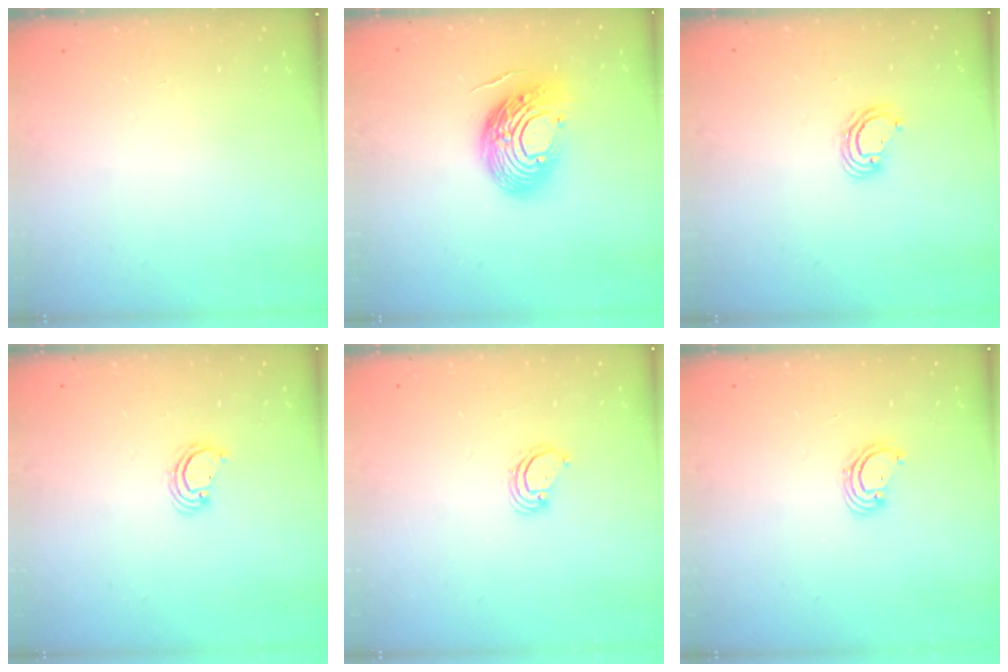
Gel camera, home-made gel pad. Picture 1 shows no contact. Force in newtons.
{"total": 18.7, "press": 18.7, "slide": 1.6}
{"total": 4.5, "press": 4.5, "slide": 0.1}
{"total": 2.2, "press": 2.2, "slide": 0.2}
{"total": 3.0, "press": 3.0, "slide": 0.2}
{"total": 3.5, "press": 3.5, "slide": 0.2}